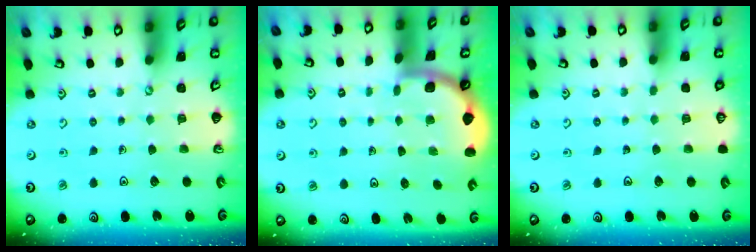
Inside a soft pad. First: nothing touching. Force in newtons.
{"total": 1.5, "press": 1.5, "slide": 0.0}
{"total": 0.0}